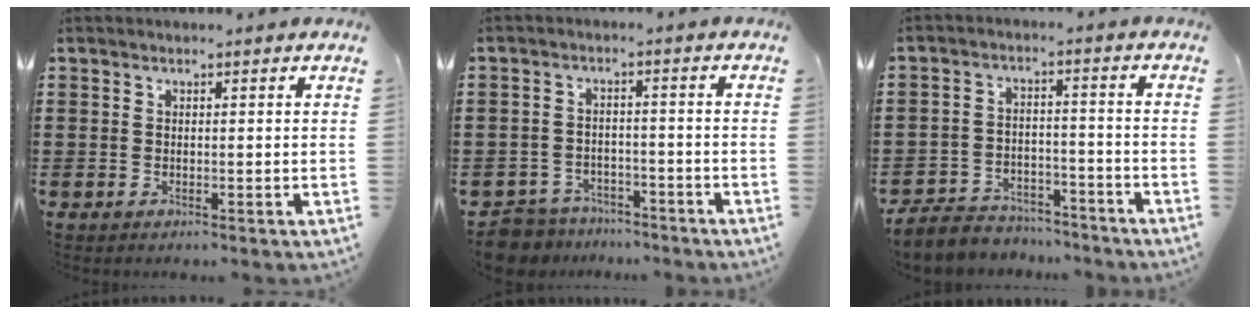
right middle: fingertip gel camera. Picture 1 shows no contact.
{"total": 4.9, "force": [-4.8, 0.9, 0.0], "torque": [-0.015, 0.004, -0.102]}
{"total": 5.0, "force": [-4.8, 1.3, 0.4], "torque": [-0.022, 0.006, -0.100]}